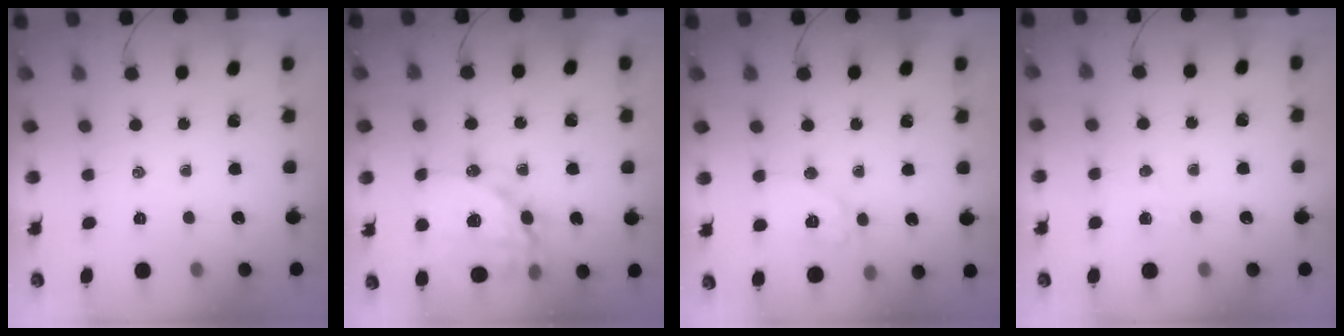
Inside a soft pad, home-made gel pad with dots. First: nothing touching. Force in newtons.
{"total": 15.9, "press": 15.7, "slide": 2.3}
{"total": 8.8, "press": 8.7, "slide": 0.5}
{"total": 3.0, "press": 2.9, "slide": 0.7}